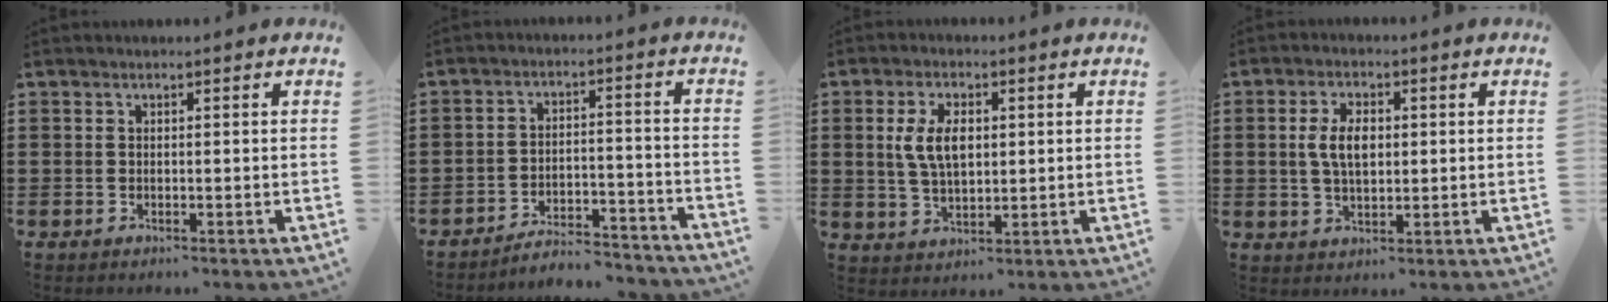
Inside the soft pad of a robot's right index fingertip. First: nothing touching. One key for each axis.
{"total": 3.2, "fx": -3.2, "fy": 0.3, "fz": 0.1, "tx": -0.009, "ty": 0.002, "tz": -0.068}
{"total": 6.4, "fx": 1.1, "fy": 3.4, "fz": 5.3, "tx": -0.110, "ty": 0.006, "tz": 0.014}
{"total": 5.4, "fx": 0.6, "fy": 2.8, "fz": 4.5, "tx": -0.091, "ty": 0.006, "tz": 0.004}